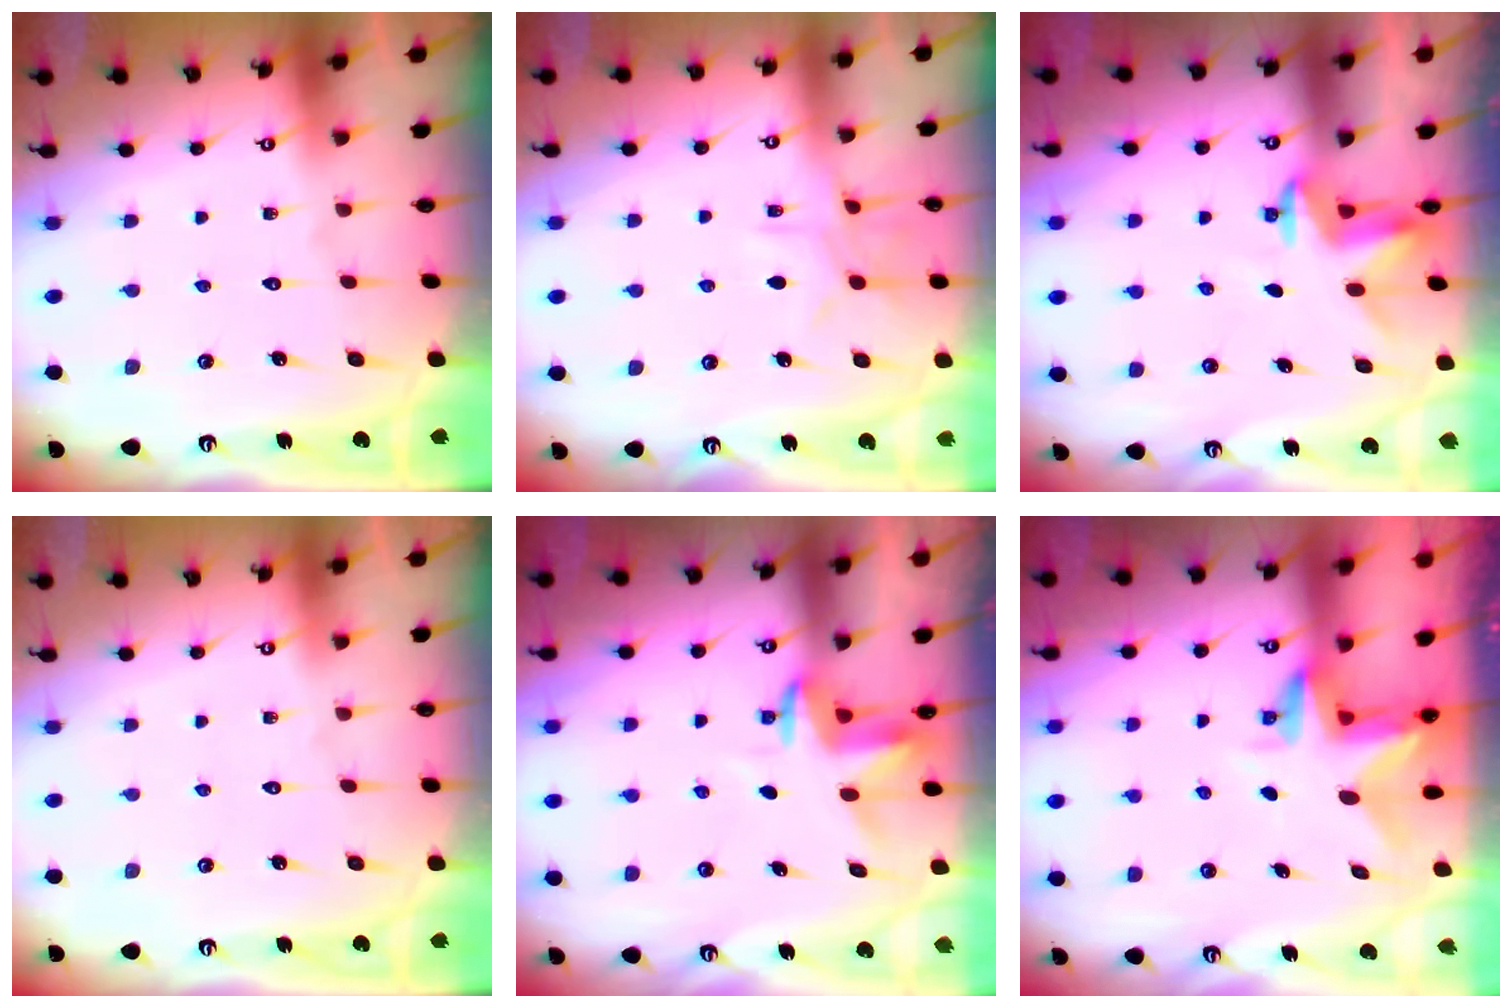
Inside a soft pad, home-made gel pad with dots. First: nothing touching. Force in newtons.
{"total": 6.8, "press": 6.7, "slide": 0.7}
{"total": 3.1, "press": 3.1, "slide": 0.2}
{"total": 0.0}
{"total": 3.5, "press": 3.5, "slide": 0.2}
{"total": 3.5, "press": 3.5, "slide": 0.2}